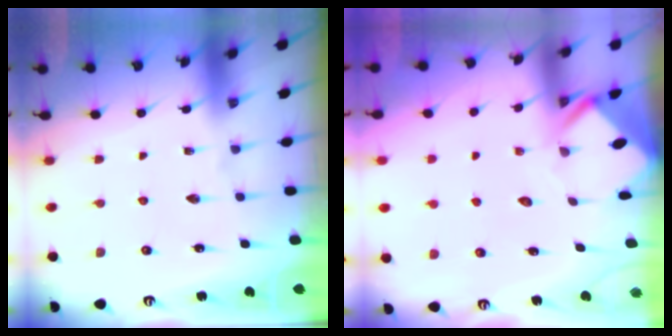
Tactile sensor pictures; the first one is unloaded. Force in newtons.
{"total": 3.1, "press": 3.1, "slide": 0.3}